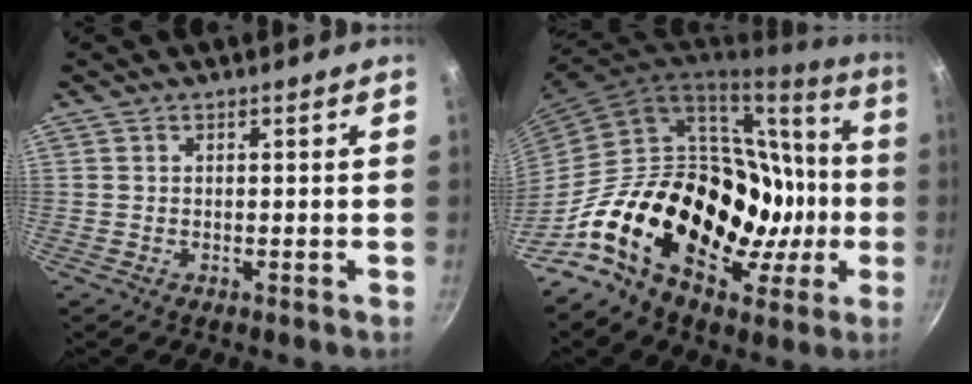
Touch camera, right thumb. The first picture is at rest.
{"total": 30.8, "force": [-6.0, 20.2, 22.4], "torque": [-0.323, 0.040, -0.078]}